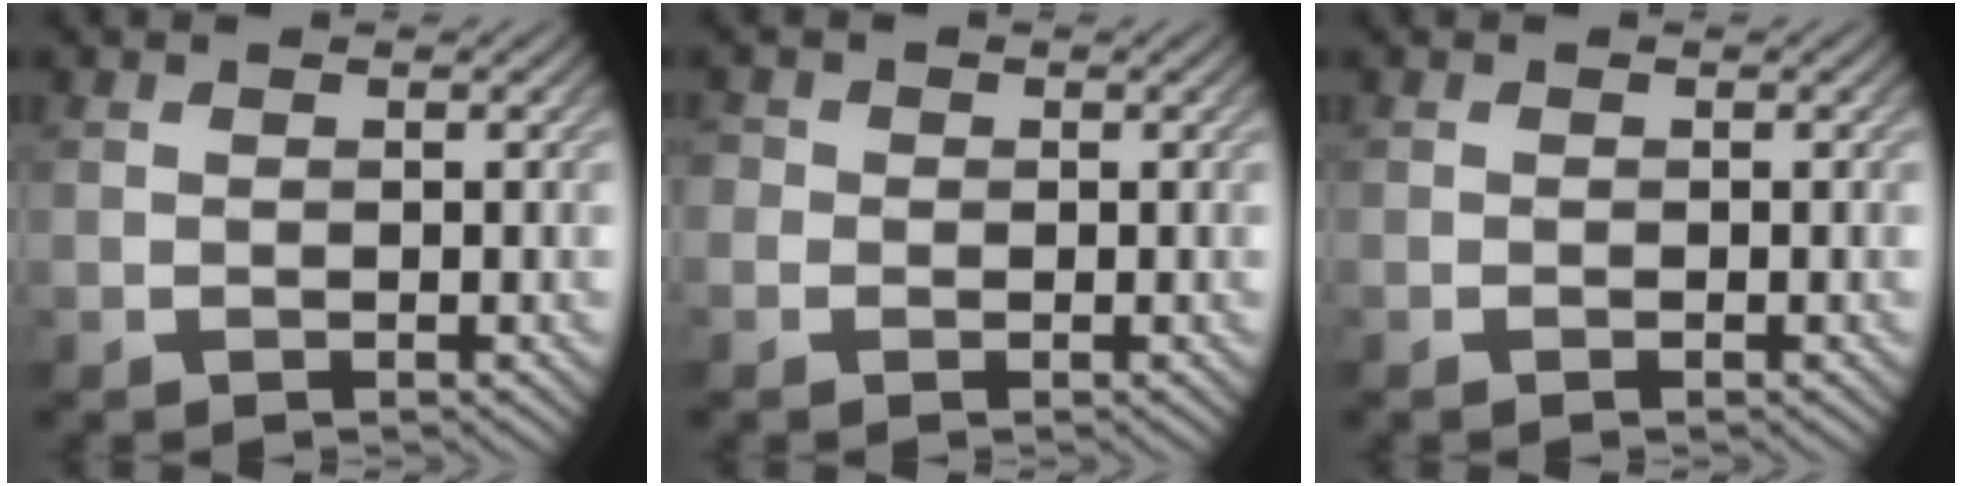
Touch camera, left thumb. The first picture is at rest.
{"total": 1.8, "force": [0.1, 1.7, 0.4], "torque": [-0.007, 0.004, -0.009]}
{"total": 0.0}